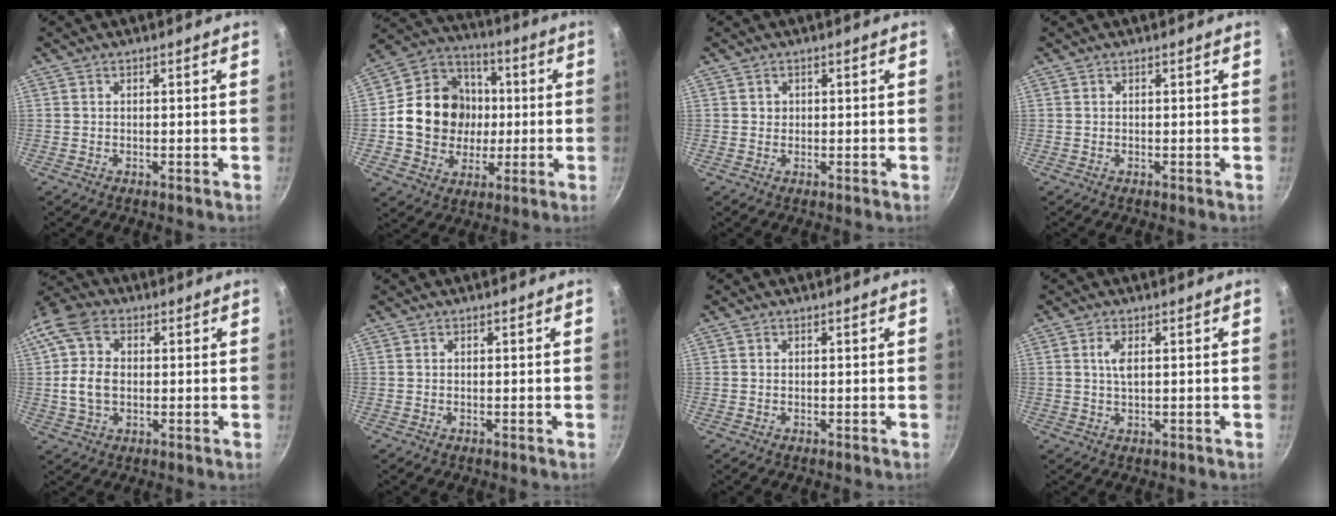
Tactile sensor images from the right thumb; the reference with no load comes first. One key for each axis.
{"total": 17.5, "fx": 0.0, "fy": 15.5, "fz": 8.3, "tx": -0.110, "ty": 0.028, "tz": -0.001}
{"total": 1.0, "fx": 0.3, "fy": 0.9, "fz": 0.2, "tx": 0.005, "ty": 0.002, "tz": 0.003}
{"total": 0.0}
{"total": 11.1, "fx": 0.9, "fy": 8.0, "fz": 7.7, "tx": -0.147, "ty": 0.012, "tz": 0.005}
{"total": 0.0}
{"total": 0.0}
{"total": 2.8, "fx": 0.6, "fy": 1.1, "fz": 2.5, "tx": -0.048, "ty": -0.001, "tz": 0.013}